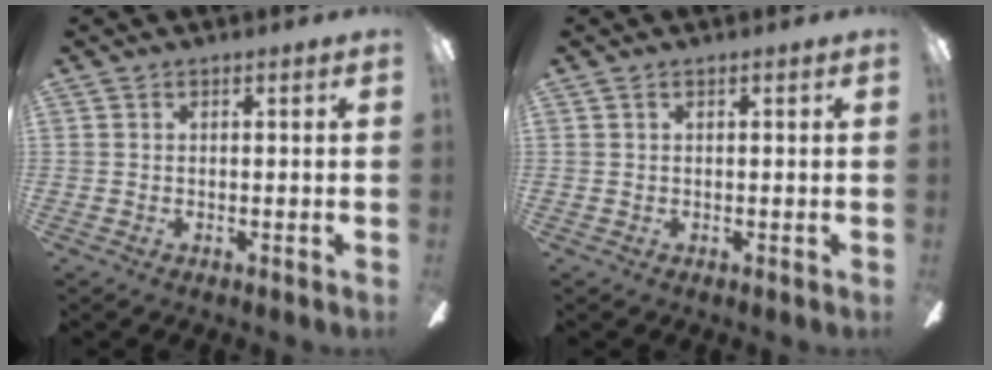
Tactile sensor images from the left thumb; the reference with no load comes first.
{"total": 0.0}